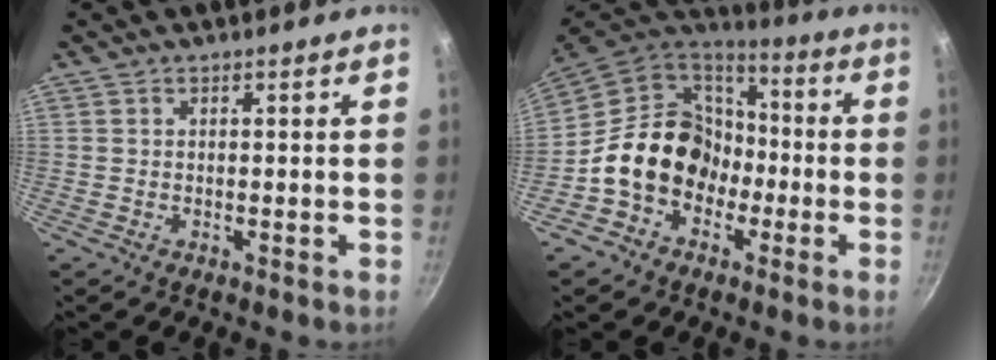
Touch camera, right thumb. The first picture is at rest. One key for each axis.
{"total": 17.8, "fx": -4.1, "fy": 14.4, "fz": 9.6, "tx": -0.124, "ty": 0.067, "tz": -0.078}